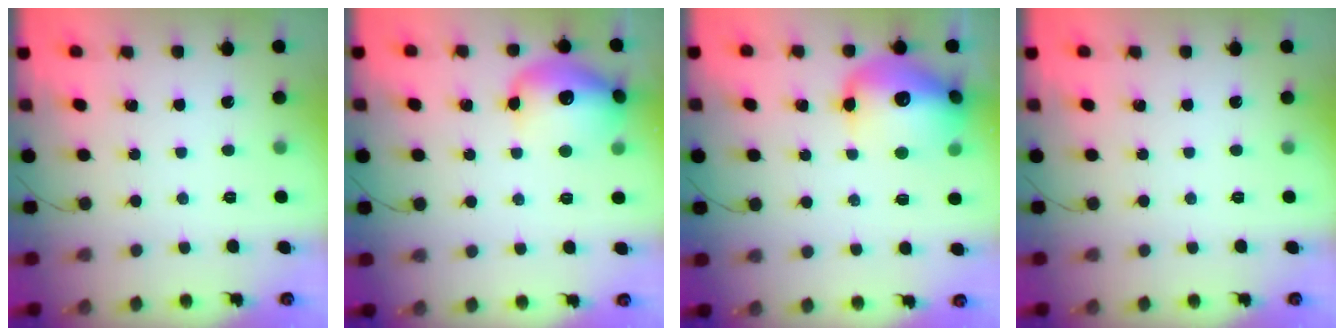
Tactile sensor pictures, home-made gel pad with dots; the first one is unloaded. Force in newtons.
{"total": 15.7, "press": 15.6, "slide": 1.1}
{"total": 17.6, "press": 17.2, "slide": 3.6}
{"total": 0.0}